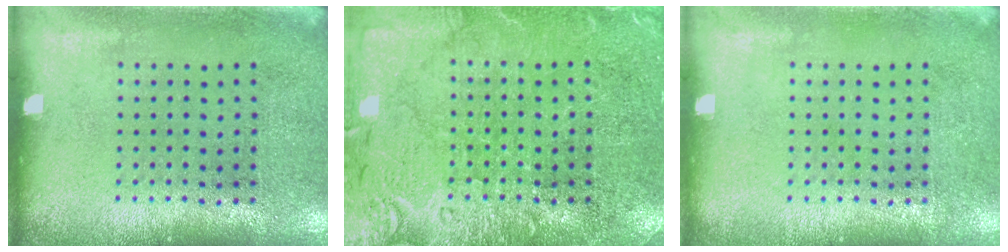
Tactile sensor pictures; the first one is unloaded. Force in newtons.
{"total": 4.5, "press": 4.5, "slide": 0.7}
{"total": 0.0}